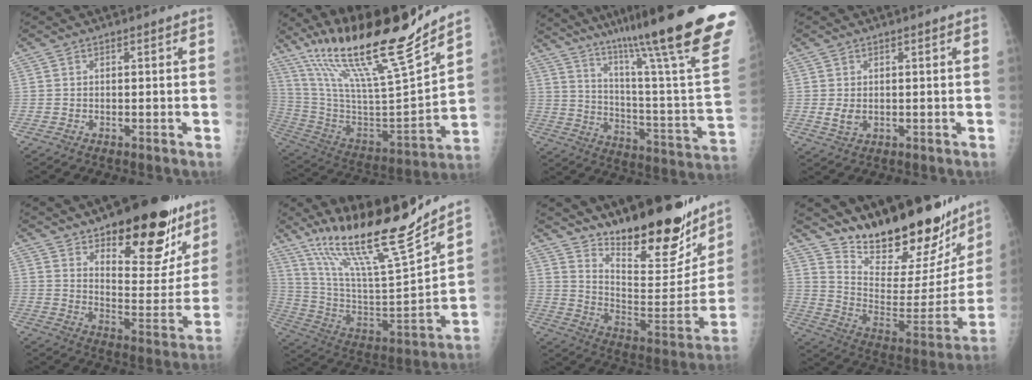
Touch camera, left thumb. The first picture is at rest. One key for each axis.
{"total": 25.1, "fx": 19.7, "fy": 2.2, "fz": 15.4, "tx": -0.244, "ty": -0.092, "tz": 0.357}
{"total": 34.3, "fx": 23.6, "fy": 3.2, "fz": 24.7, "tx": -0.295, "ty": -0.104, "tz": 0.342}
{"total": 2.4, "fx": 0.3, "fy": 1.5, "fz": 1.8, "tx": -0.029, "ty": -0.007, "tz": 0.012}
{"total": 23.4, "fx": 15.0, "fy": 9.8, "fz": 15.1, "tx": -0.151, "ty": -0.079, "tz": 0.216}
{"total": 22.1, "fx": 17.8, "fy": 1.7, "fz": 13.0, "tx": -0.197, "ty": -0.090, "tz": 0.324}
{"total": 24.1, "fx": 18.6, "fy": 7.6, "fz": 13.4, "tx": -0.162, "ty": -0.116, "tz": 0.288}
{"total": 28.5, "fx": 24.2, "fy": 8.3, "fz": 12.5, "tx": -0.169, "ty": -0.146, "tz": 0.355}